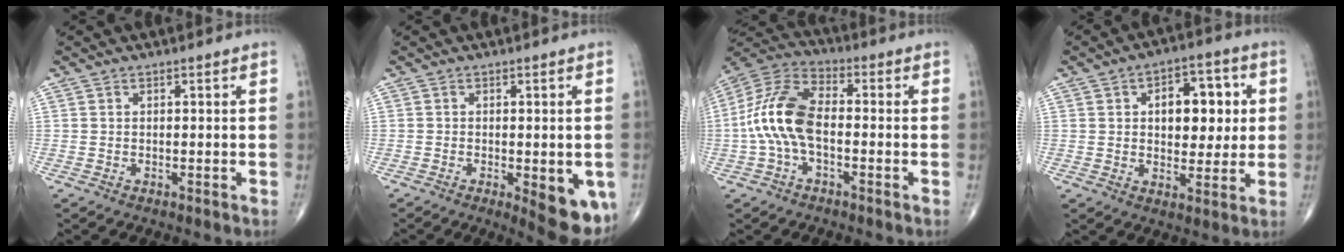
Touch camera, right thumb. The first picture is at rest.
{"total": 9.2, "force": [-2.9, 3.2, 8.0], "torque": [-0.084, -0.010, -0.032]}
{"total": 12.9, "force": [-1.6, 6.7, 10.9], "torque": [-0.233, 0.037, -0.040]}
{"total": 11.9, "force": [2.2, 7.1, 9.2], "torque": [-0.083, 0.004, 0.033]}